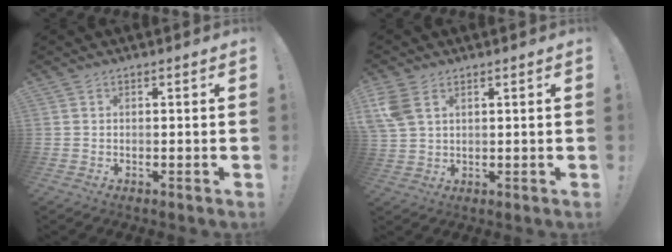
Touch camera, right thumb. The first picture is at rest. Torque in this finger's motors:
{"motor_torque": [0.61, 1.23, 0.91, 0.41, 0.18]}